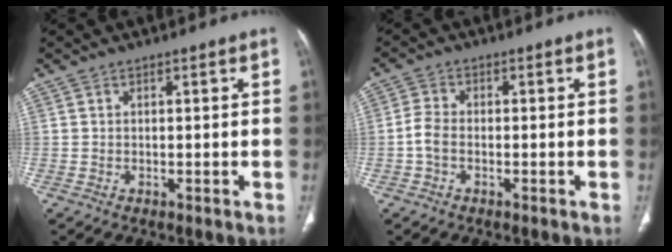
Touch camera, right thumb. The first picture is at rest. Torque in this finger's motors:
{"motor_torque": [0.53, 0.45, 0.31, -0.96, 0.12]}